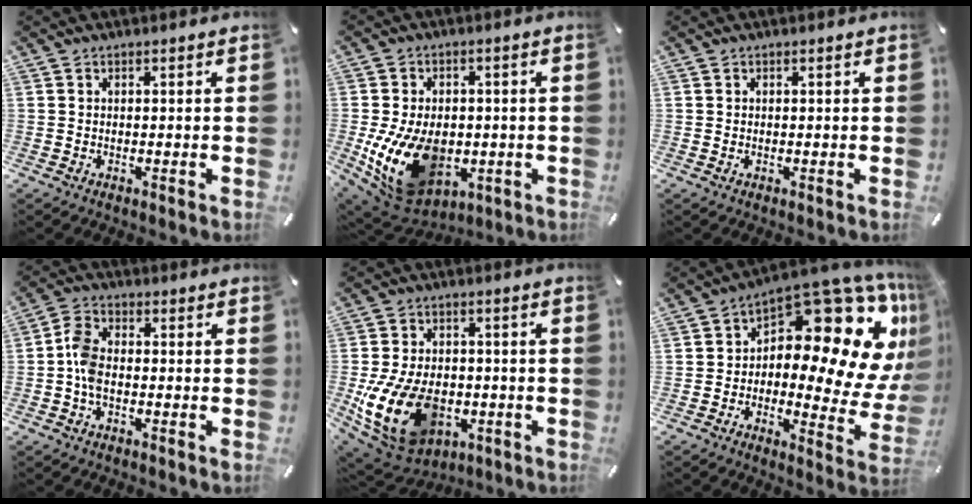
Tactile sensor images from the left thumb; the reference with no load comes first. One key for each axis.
{"total": 17.5, "fx": -3.4, "fy": 12.0, "fz": 12.3, "tx": -0.248, "ty": 0.002, "tz": -0.046}
{"total": 0.0}
{"total": 5.6, "fx": -1.3, "fy": 3.5, "fz": 4.2, "tx": -0.091, "ty": 0.005, "tz": -0.025}
{"total": 17.4, "fx": -4.8, "fy": 11.8, "fz": 11.8, "tx": -0.252, "ty": 0.018, "tz": -0.076}
{"total": 20.1, "fx": 9.2, "fy": 10.2, "fz": 14.7, "tx": -0.182, "ty": -0.092, "tz": 0.153}